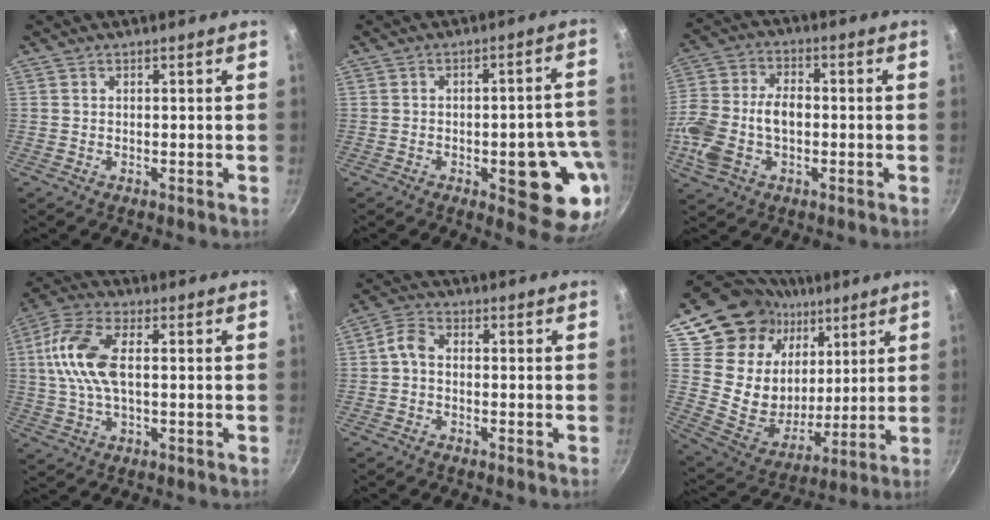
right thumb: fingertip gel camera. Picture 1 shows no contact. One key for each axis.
{"total": 14.6, "fx": -4.4, "fy": 5.9, "fz": 12.7, "tx": -0.100, "ty": 0.024, "tz": -0.054}
{"total": 13.1, "fx": -2.3, "fy": 8.3, "fz": 9.9, "tx": -0.192, "ty": 0.030, "tz": -0.052}
{"total": 12.0, "fx": 1.2, "fy": 6.0, "fz": 10.4, "tx": -0.218, "ty": 0.017, "tz": 0.011}
{"total": 3.5, "fx": -0.7, "fy": 2.3, "fz": 2.6, "tx": -0.058, "ty": 0.019, "tz": -0.025}
{"total": 22.6, "fx": 10.7, "fy": 16.7, "fz": 10.8, "tx": -0.176, "ty": -0.041, "tz": 0.197}